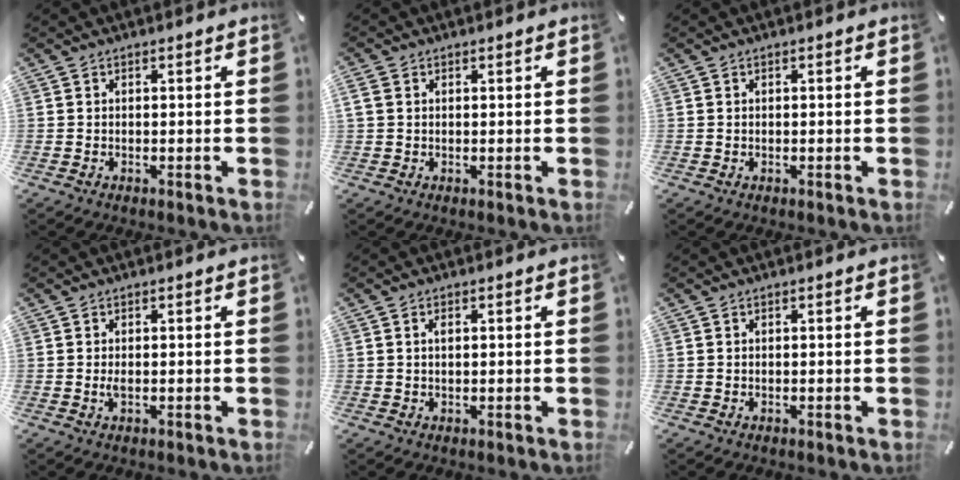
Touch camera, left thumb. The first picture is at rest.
{"total": 1.4, "force": [0.4, 1.1, 0.6], "torque": [-0.015, 0.004, 0.008]}
{"total": 0.0}
{"total": 1.3, "force": [-0.1, 0.5, 1.2], "torque": [-0.023, 0.000, -0.002]}
{"total": 1.3, "force": [0.4, 0.6, 1.0], "torque": [-0.022, 0.003, 0.005]}
{"total": 0.0}